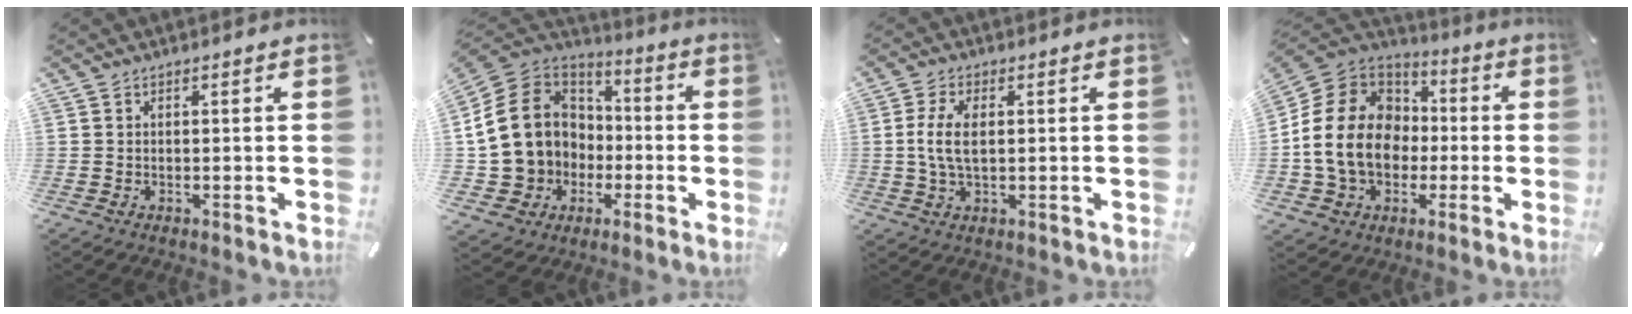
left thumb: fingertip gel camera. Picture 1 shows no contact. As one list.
[{"total": 18.5, "force": [-0.7, 16.9, 7.5], "torque": [-0.172, 0.011, 0.008]}, {"total": 6.8, "force": [0.6, 3.0, 6.1], "torque": [-0.142, -0.003, 0.003]}, {"total": 17.7, "force": [-3.1, 14.8, 9.3], "torque": [-0.204, 0.032, -0.054]}]